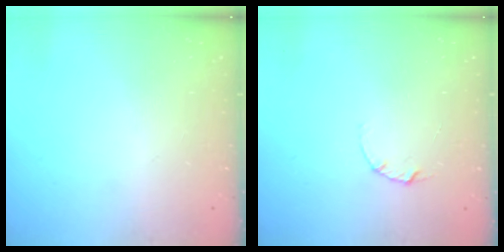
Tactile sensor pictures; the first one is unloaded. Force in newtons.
{"total": 2.1, "press": 2.1, "slide": 0.1}